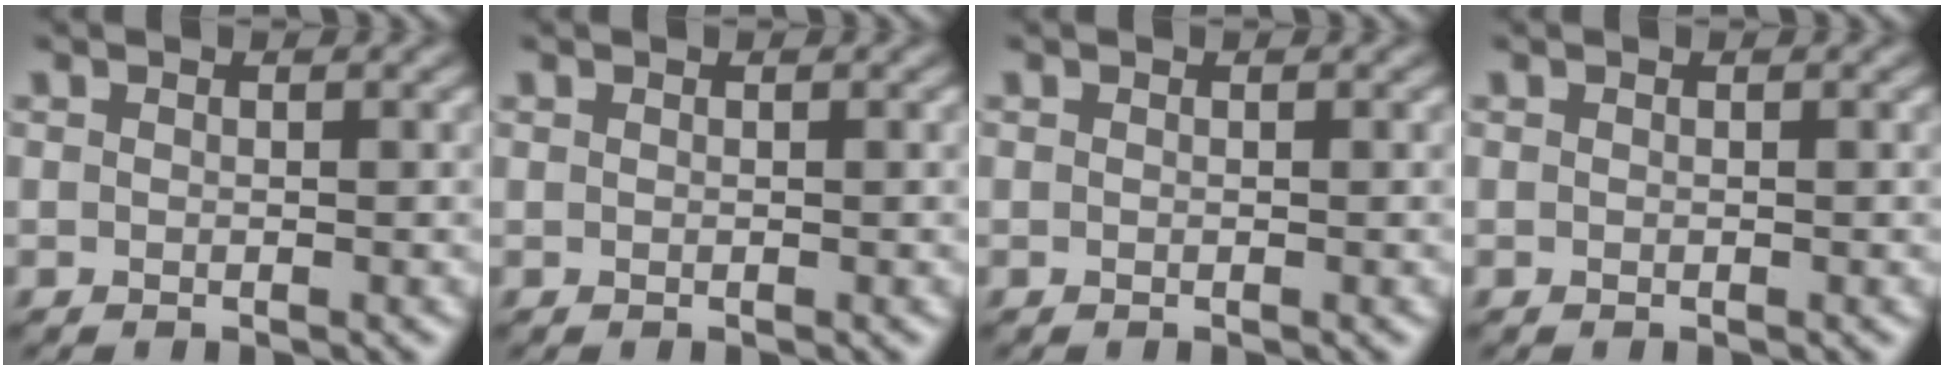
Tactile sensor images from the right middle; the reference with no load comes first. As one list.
[{"total": 0.0}, {"total": 0.0}, {"total": 0.0}]